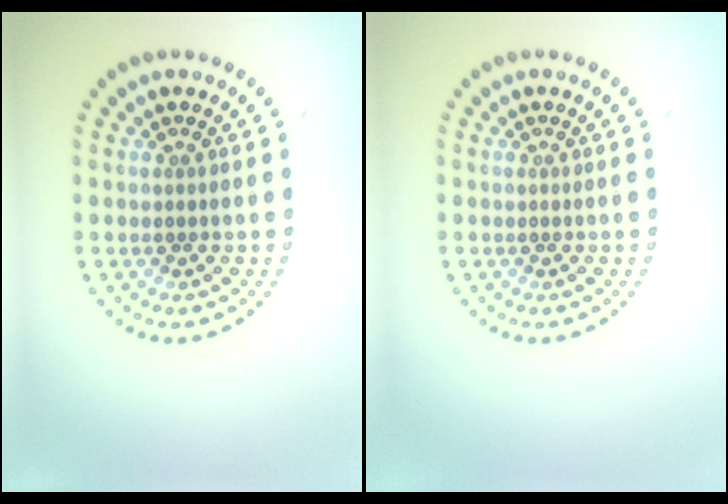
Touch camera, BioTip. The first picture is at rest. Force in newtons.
{"total": 0.0}